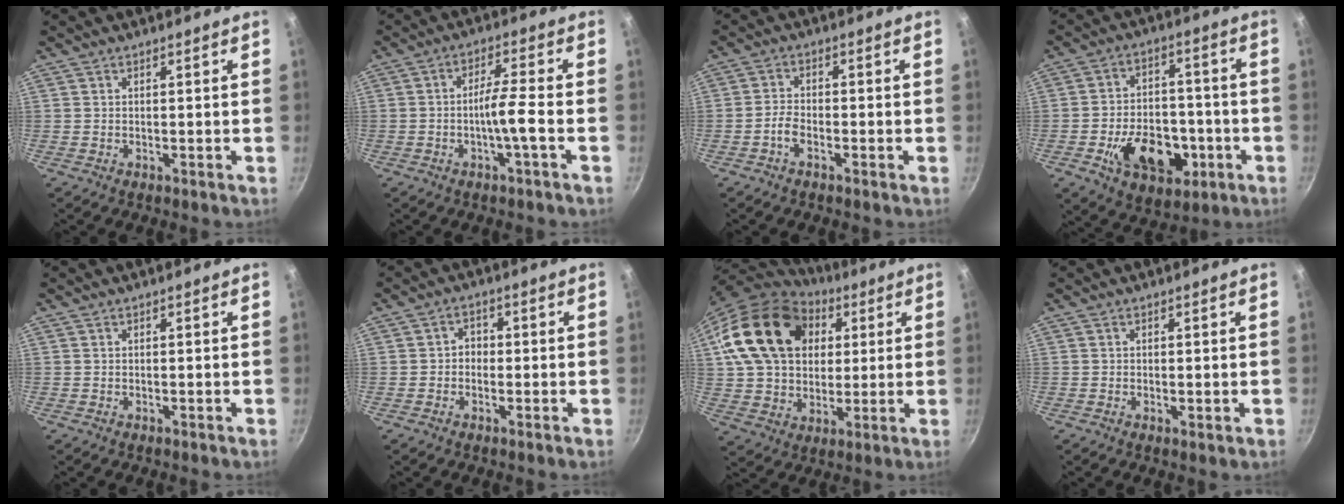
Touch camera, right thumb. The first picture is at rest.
{"total": 5.6, "force": [-1.9, 0.1, 5.3], "torque": [-0.100, 0.024, -0.036]}
{"total": 2.8, "force": [-1.7, 1.3, 1.9], "torque": [-0.045, 0.015, -0.039]}
{"total": 15.6, "force": [-5.0, 10.5, 10.4], "torque": [-0.123, 0.028, -0.067]}
{"total": 0.0}
{"total": 2.7, "force": [-0.4, 2.3, 1.3], "torque": [-0.003, 0.009, -0.010]}
{"total": 22.9, "force": [6.6, 17.1, 13.6], "torque": [-0.218, 0.011, 0.118]}
{"total": 0.8, "force": [0.1, 0.4, 0.7], "torque": [-0.011, -0.002, 0.000]}